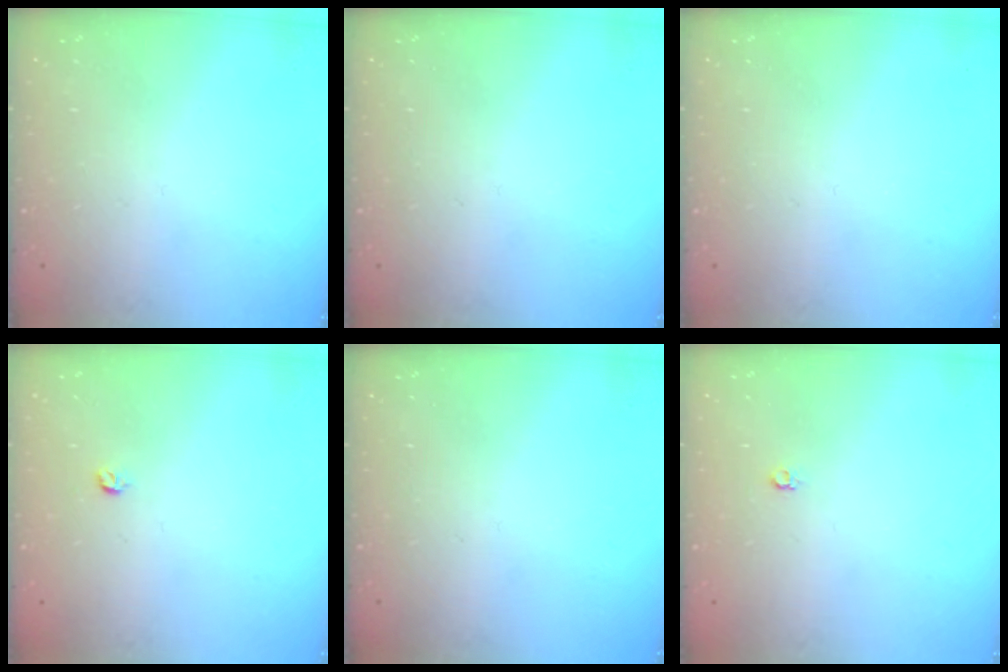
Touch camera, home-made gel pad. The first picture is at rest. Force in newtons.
{"total": 0.0}
{"total": 0.0}
{"total": 3.2, "press": 3.2, "slide": 0.4}
{"total": 0.0}
{"total": 3.5, "press": 3.4, "slide": 0.3}